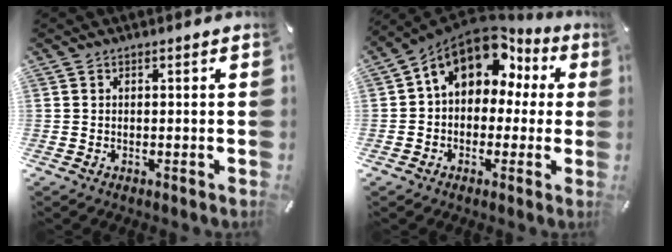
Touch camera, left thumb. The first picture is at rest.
{"total": 13.1, "force": [6.4, 8.8, 7.2], "torque": [-0.122, -0.028, 0.116]}